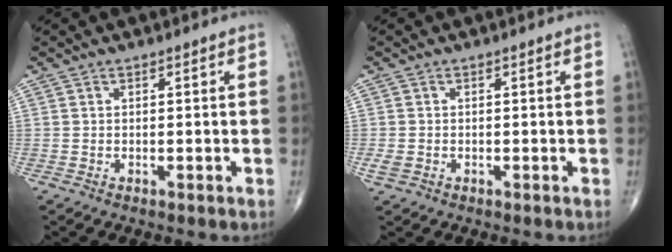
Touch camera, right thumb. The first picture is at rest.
{"total": 1.7, "force": [-0.5, 1.3, 1.0], "torque": [-0.020, 0.000, -0.009]}